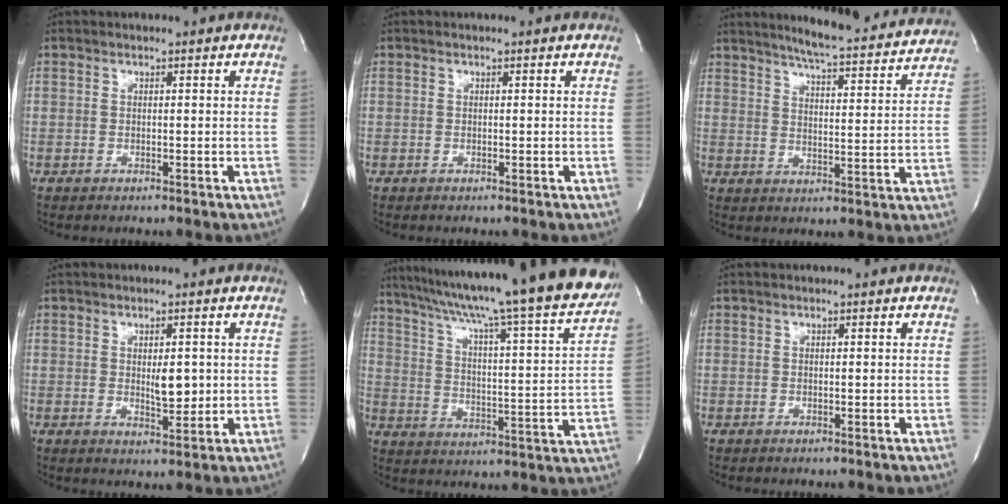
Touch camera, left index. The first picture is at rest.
{"total": 0.0}
{"total": 18.2, "force": [16.8, 1.6, 6.8], "torque": [-0.097, -0.026, 0.210]}
{"total": 3.7, "force": [0.3, 1.4, 3.4], "torque": [-0.056, -0.007, 0.010]}
{"total": 29.3, "force": [25.6, 0.2, 14.2], "torque": [-0.234, -0.062, 0.339]}
{"total": 0.0}